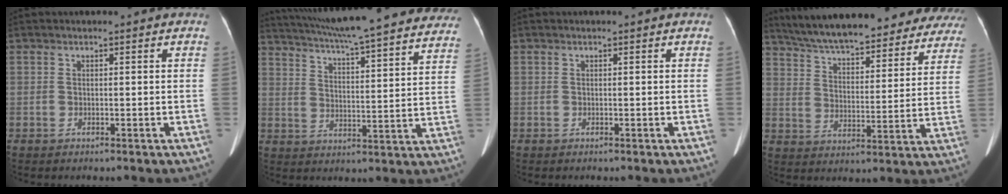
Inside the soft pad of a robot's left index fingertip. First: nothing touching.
{"total": 32.6, "force": [29.3, 3.1, 14.0], "torque": [-0.231, -0.051, 0.367]}
{"total": 0.0}
{"total": 31.3, "force": [27.9, 7.6, 12.2], "torque": [-0.199, -0.026, 0.355]}